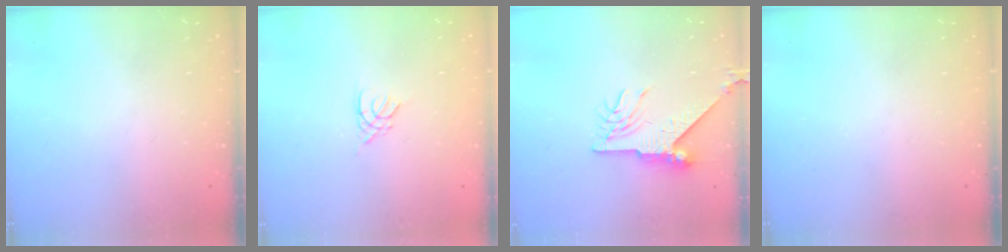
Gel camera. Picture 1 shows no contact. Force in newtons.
{"total": 2.7, "press": 2.7, "slide": 0.5}
{"total": 7.7, "press": 7.7, "slide": 1.0}
{"total": 0.0}